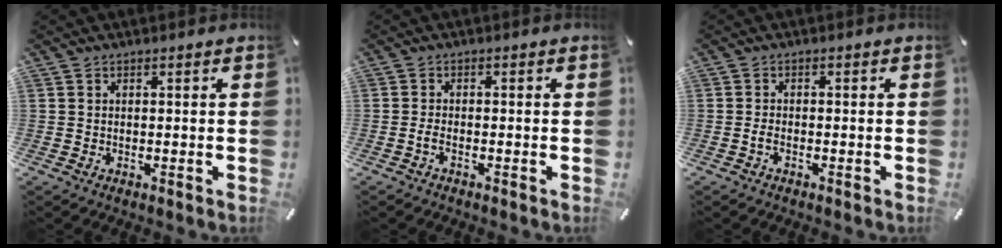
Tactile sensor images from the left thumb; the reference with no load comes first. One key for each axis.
{"total": 1.7, "fx": -1.1, "fy": 0.5, "fz": 1.3, "tx": -0.023, "ty": 0.003, "tz": -0.019}
{"total": 1.5, "fx": -0.9, "fy": 0.5, "fz": 1.0, "tx": -0.018, "ty": 0.002, "tz": -0.017}